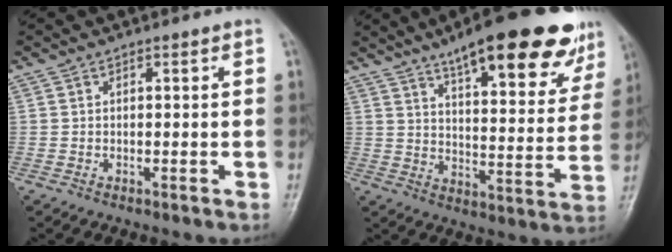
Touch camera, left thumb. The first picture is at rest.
{"total": 22.9, "force": [15.2, 6.6, 15.9], "torque": [-0.185, -0.043, 0.214]}